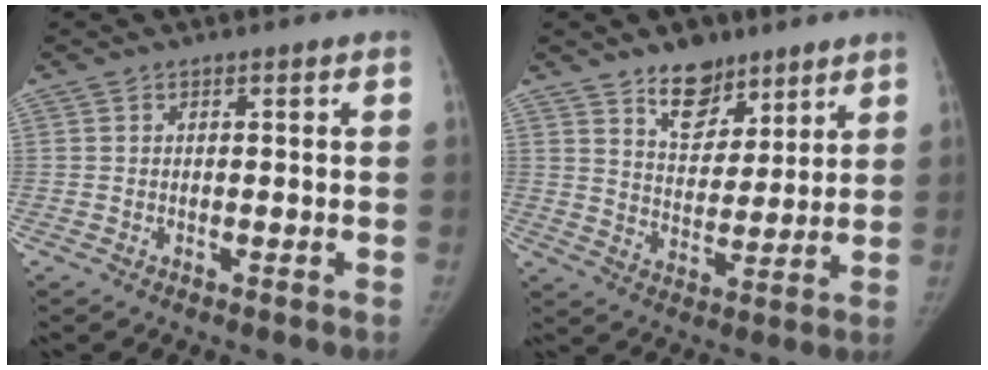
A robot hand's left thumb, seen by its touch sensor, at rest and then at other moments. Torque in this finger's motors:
{"motor_torque": [0.44, -0.21, 0.68, -0.68, 0.22]}